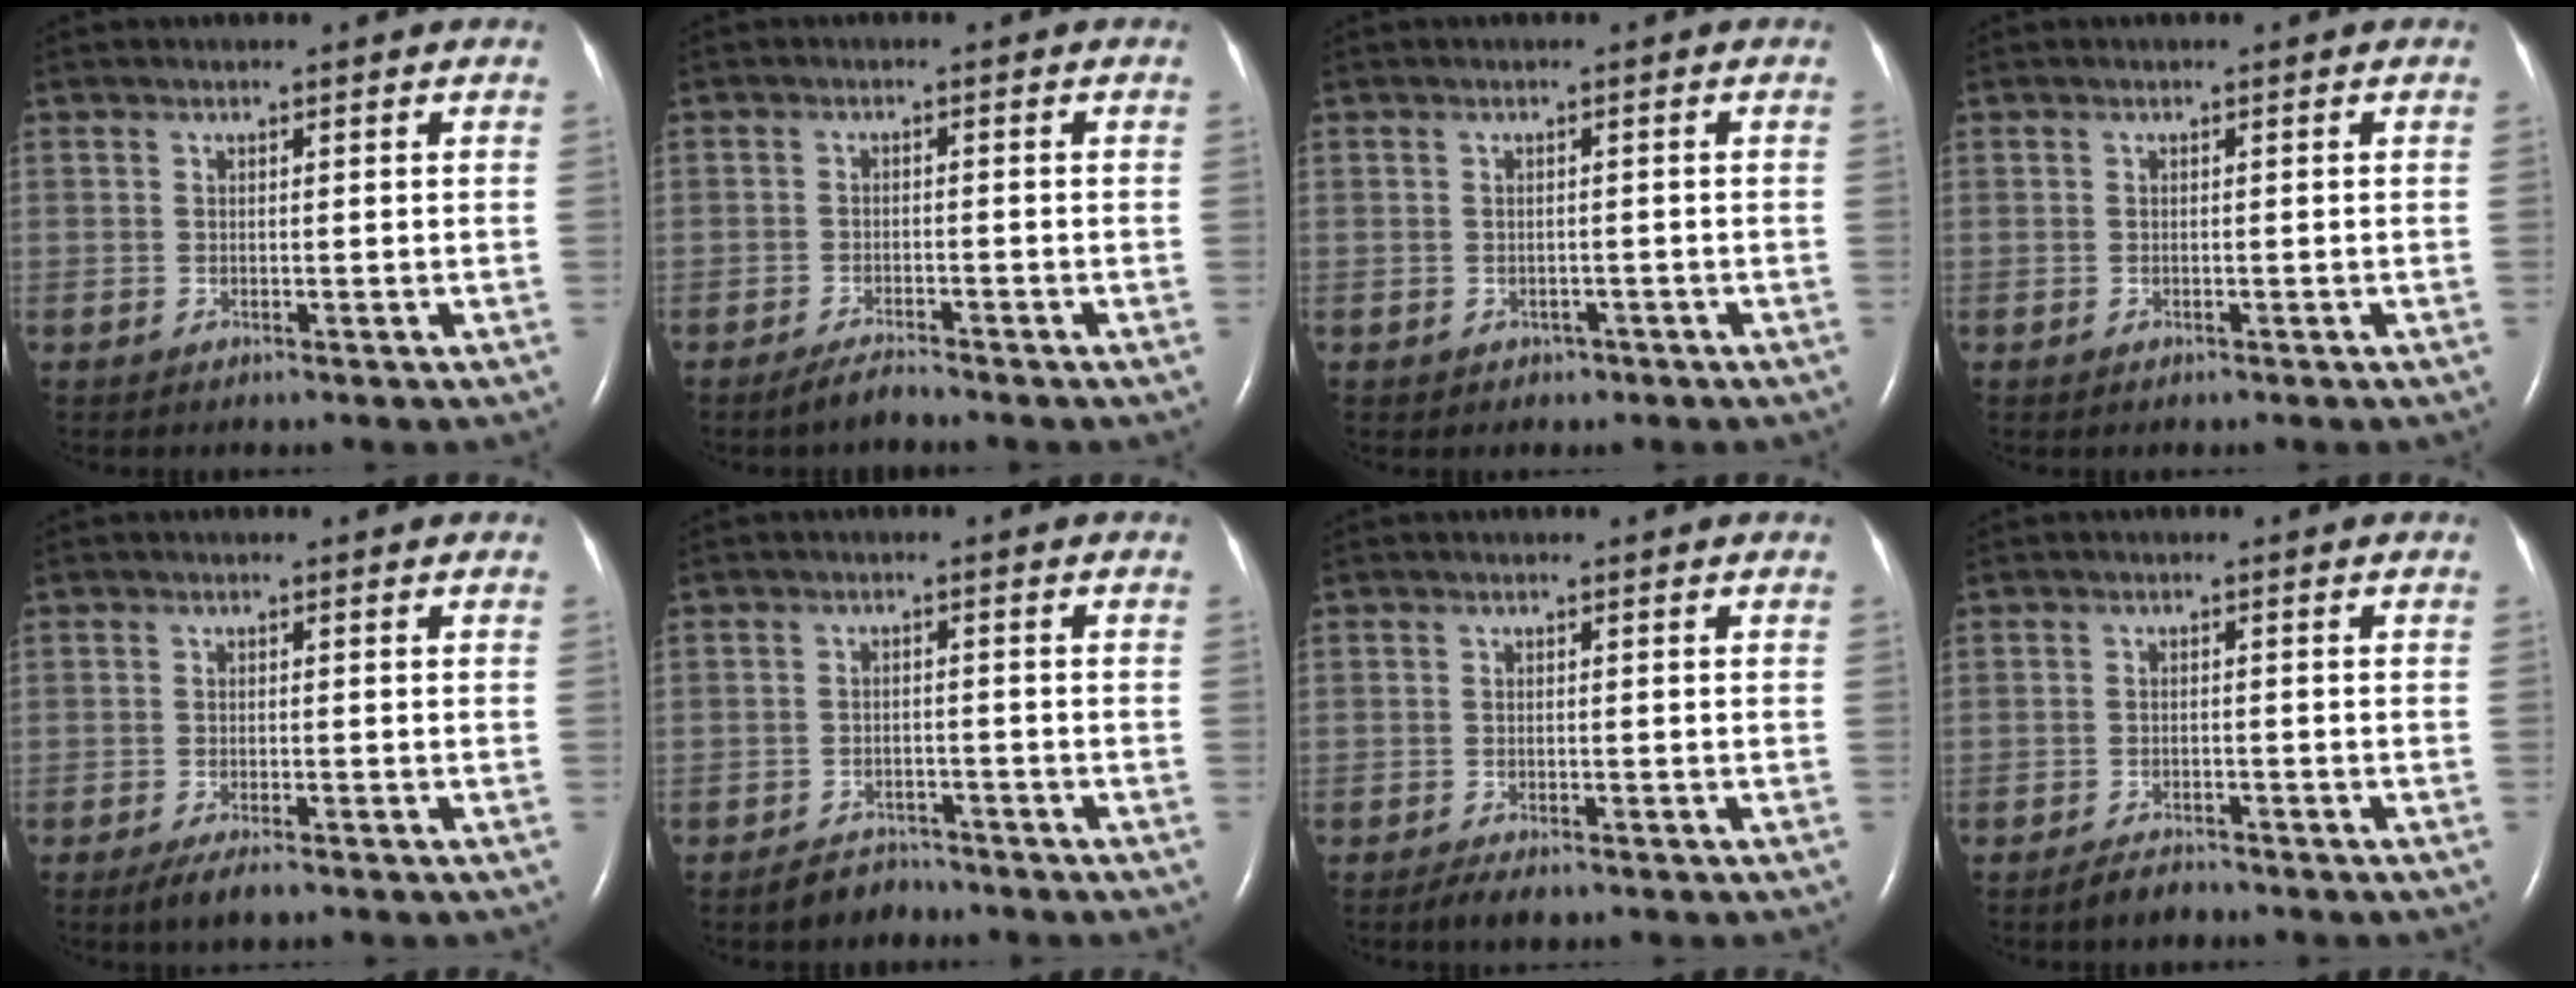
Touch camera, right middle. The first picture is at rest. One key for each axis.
{"total": 2.4, "fx": -2.2, "fy": 0.0, "fz": 0.9, "tx": -0.024, "ty": -0.008, "tz": -0.042}
{"total": 1.4, "fx": -0.7, "fy": 1.2, "fz": 0.2, "tx": -0.003, "ty": 0.006, "tz": -0.004}
{"total": 0.0}
{"total": 3.2, "fx": -2.3, "fy": 0.6, "fz": 2.2, "tx": -0.044, "ty": -0.007, "tz": -0.039}
{"total": 3.4, "fx": -3.0, "fy": 1.6, "fz": 0.4, "tx": -0.016, "ty": 0.002, "tz": -0.045}
{"total": 2.4, "fx": -1.8, "fy": 0.7, "fz": 1.4, "tx": -0.031, "ty": -0.006, "tz": -0.028}
{"total": 2.5, "fx": -2.3, "fy": 0.7, "fz": 0.9, "tx": -0.025, "ty": -0.004, "tz": -0.037}